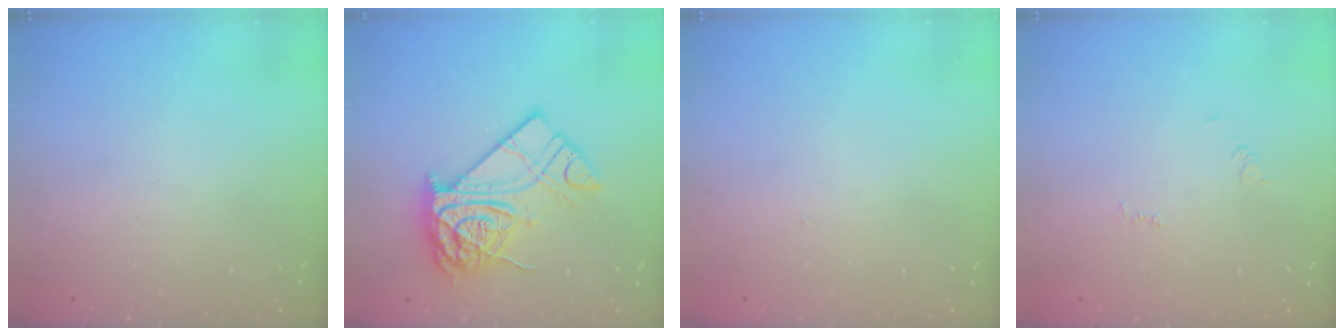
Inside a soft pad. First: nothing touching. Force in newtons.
{"total": 17.2, "press": 17.2, "slide": 1.3}
{"total": 1.6, "press": 1.6, "slide": 0.0}
{"total": 2.5, "press": 2.5, "slide": 0.4}